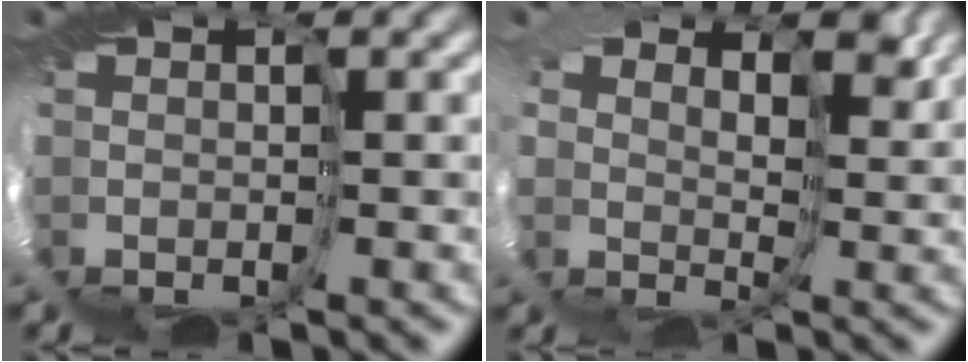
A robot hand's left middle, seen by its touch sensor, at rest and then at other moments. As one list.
[{"total": 6.4, "force": [3.5, 3.9, 3.6], "torque": [-0.077, 0.008, 0.065]}]